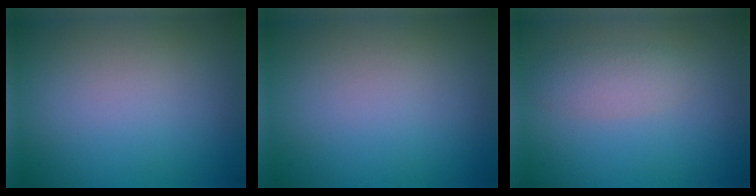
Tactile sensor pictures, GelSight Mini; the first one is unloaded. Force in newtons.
{"total": 0.0}
{"total": 2.1, "press": 2.1, "slide": 0.1}